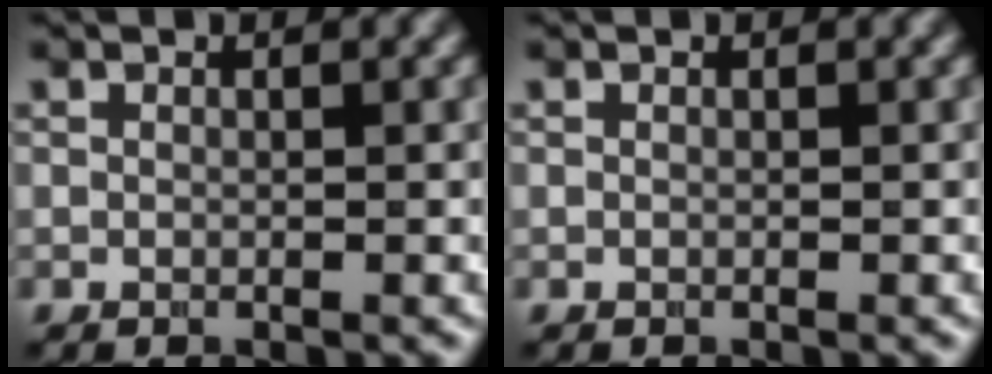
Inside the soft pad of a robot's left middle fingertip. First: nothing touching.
{"total": 0.0}